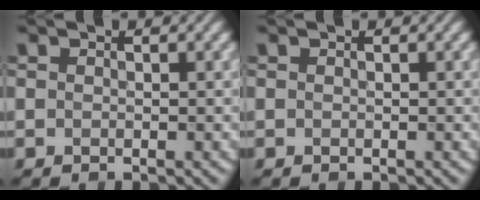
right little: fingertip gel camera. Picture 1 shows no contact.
{"total": 0.0}